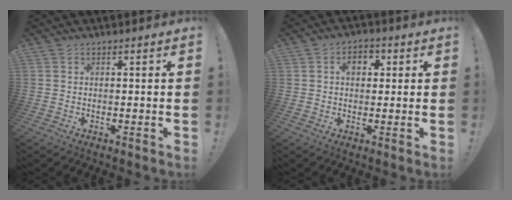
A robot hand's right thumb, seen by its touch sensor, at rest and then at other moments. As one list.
[{"total": 5.0, "force": [1.3, 3.7, 3.1], "torque": [-0.040, 0.005, 0.018]}]